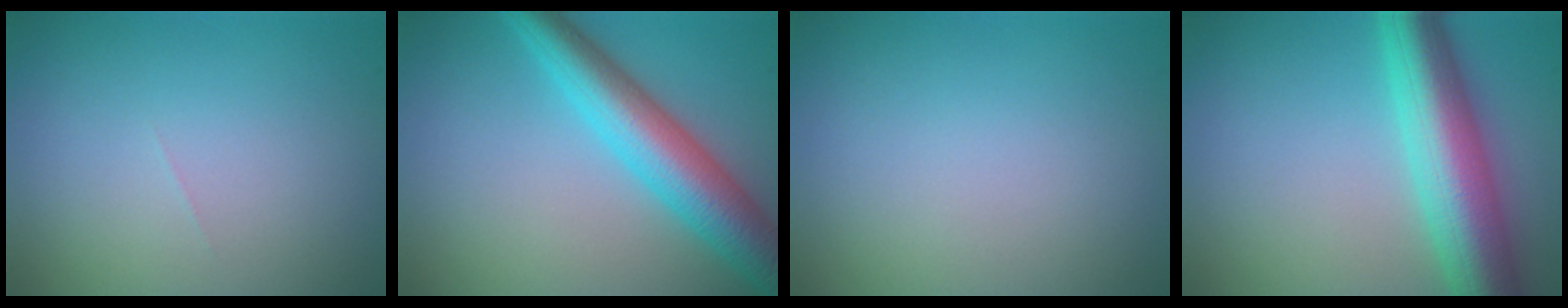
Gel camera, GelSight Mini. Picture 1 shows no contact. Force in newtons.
{"total": 7.0, "press": 7.0, "slide": 0.1}
{"total": 0.0}
{"total": 8.6, "press": 8.6, "slide": 0.2}